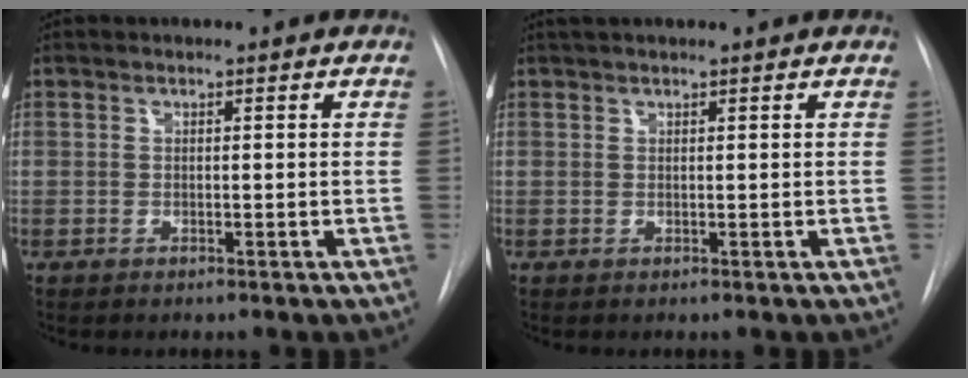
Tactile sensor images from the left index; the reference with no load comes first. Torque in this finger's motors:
{"motor_torque": [0.02, -0.16, 0.12, 0.04]}